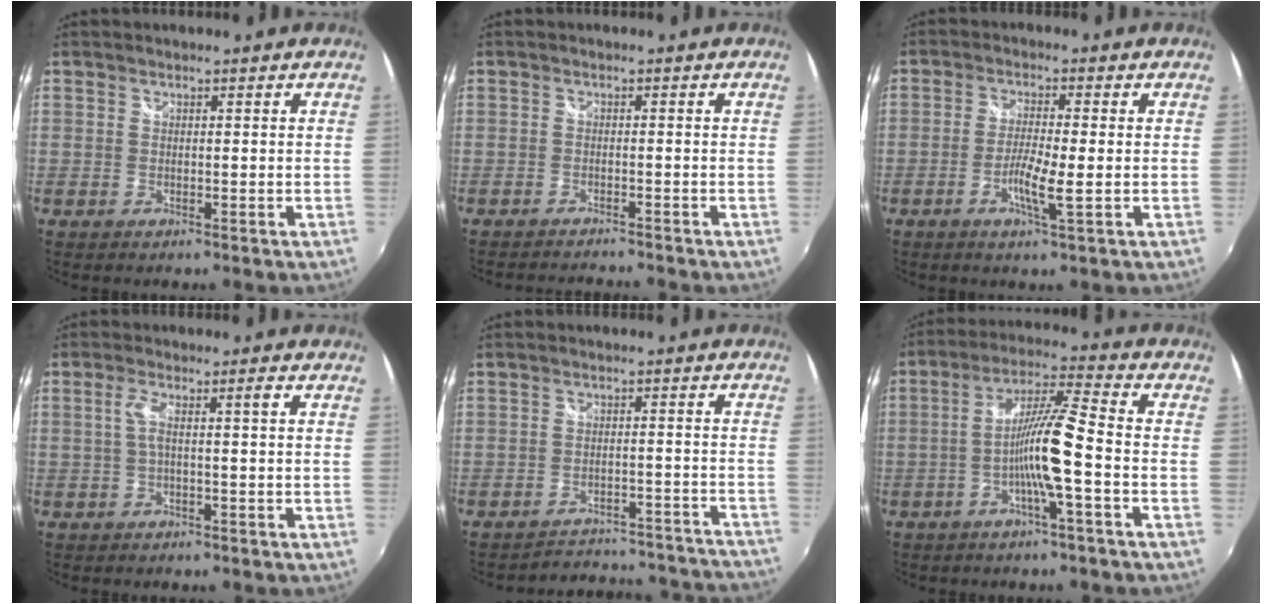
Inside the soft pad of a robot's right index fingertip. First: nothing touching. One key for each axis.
{"total": 4.9, "fx": -4.7, "fy": 0.0, "fz": 1.2, "tx": -0.037, "ty": -0.013, "tz": -0.077}
{"total": 4.7, "fx": -1.5, "fy": 0.0, "fz": 4.5, "tx": -0.090, "ty": -0.004, "tz": -0.031}
{"total": 3.1, "fx": -0.4, "fy": -0.3, "fz": 3.0, "tx": -0.060, "ty": 0.004, "tz": -0.005}
{"total": 20.3, "fx": -19.5, "fy": 4.0, "fz": 4.4, "tx": -0.072, "ty": 0.026, "tz": -0.232}
{"total": 9.5, "fx": -3.4, "fy": -0.4, "fz": 8.8, "tx": -0.175, "ty": 0.012, "tz": -0.065}